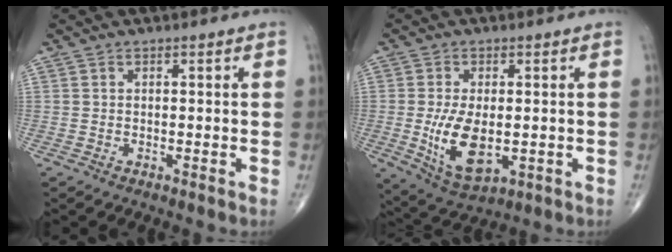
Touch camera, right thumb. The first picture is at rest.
{"total": 10.5, "force": [-1.3, 5.4, 8.9], "torque": [-0.160, -0.016, -0.009]}